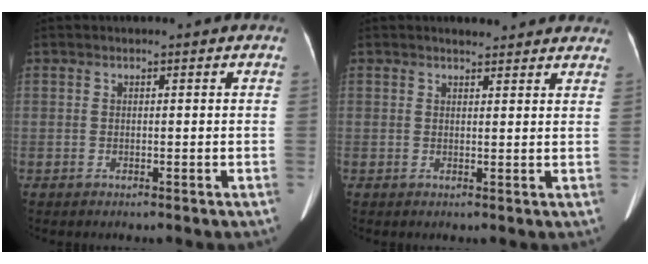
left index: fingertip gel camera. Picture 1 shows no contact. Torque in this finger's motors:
{"motor_torque": [0.40, -0.65, 0.02, 0.02]}